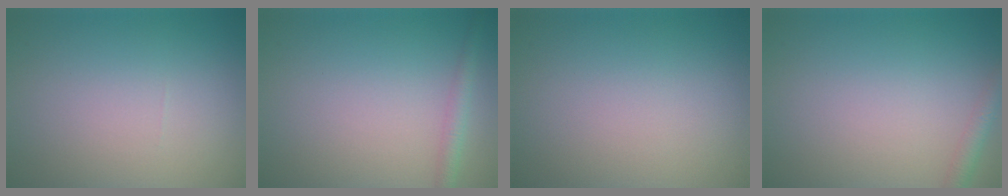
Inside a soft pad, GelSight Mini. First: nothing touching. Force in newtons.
{"total": 1.8, "press": 1.8, "slide": 0.1}
{"total": 0.0}
{"total": 1.7, "press": 1.7, "slide": 0.1}